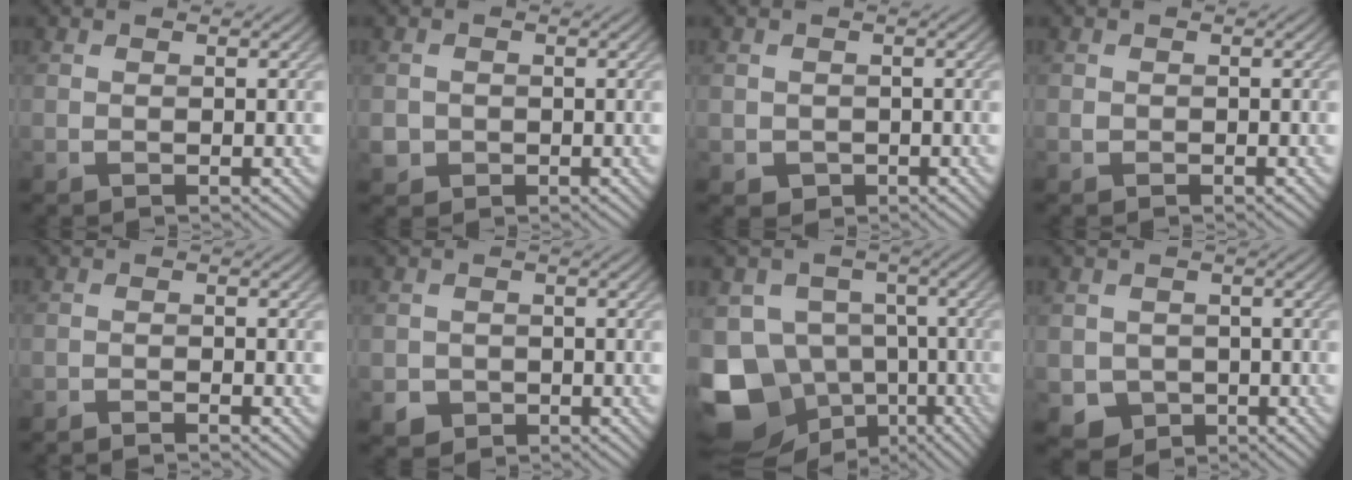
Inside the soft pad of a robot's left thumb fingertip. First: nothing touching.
{"total": 2.0, "force": [-0.6, 1.9, 0.3], "torque": [-0.010, -0.007, -0.013]}
{"total": 1.8, "force": [-0.6, 1.7, 0.5], "torque": [-0.012, -0.011, -0.013]}
{"total": 0.5, "force": [-0.3, 0.5, 0.0], "torque": [0.001, -0.005, -0.006]}
{"total": 1.8, "force": [-1.7, 0.0, 0.7], "torque": [-0.012, 0.000, -0.034]}
{"total": 2.2, "force": [-1.1, 1.9, 0.4], "torque": [-0.003, -0.007, -0.020]}
{"total": 15.0, "force": [-6.6, 11.4, 7.2], "torque": [-0.195, -0.017, -0.096]}
{"total": 3.5, "force": [-1.2, 3.1, 1.0], "torque": [-0.029, -0.014, -0.027]}